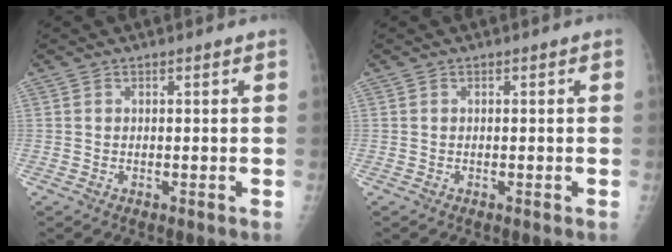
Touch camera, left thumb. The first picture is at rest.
{"total": 0.0}